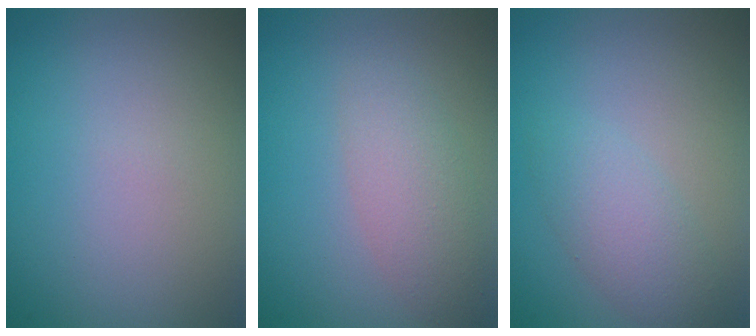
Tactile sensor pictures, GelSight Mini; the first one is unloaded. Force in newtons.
{"total": 2.8, "press": 2.8, "slide": 0.2}
{"total": 2.8, "press": 2.8, "slide": 0.1}